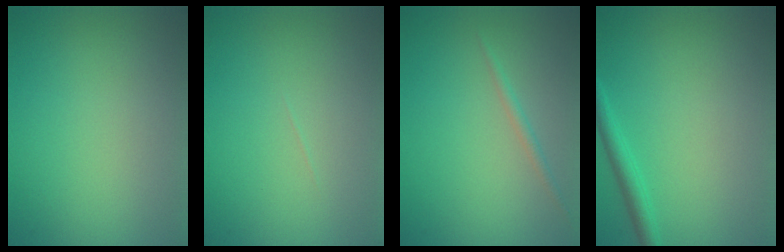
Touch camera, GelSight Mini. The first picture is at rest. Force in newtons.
{"total": 0.0}
{"total": 1.0, "press": 1.0, "slide": 0.1}
{"total": 2.3, "press": 2.3, "slide": 0.0}